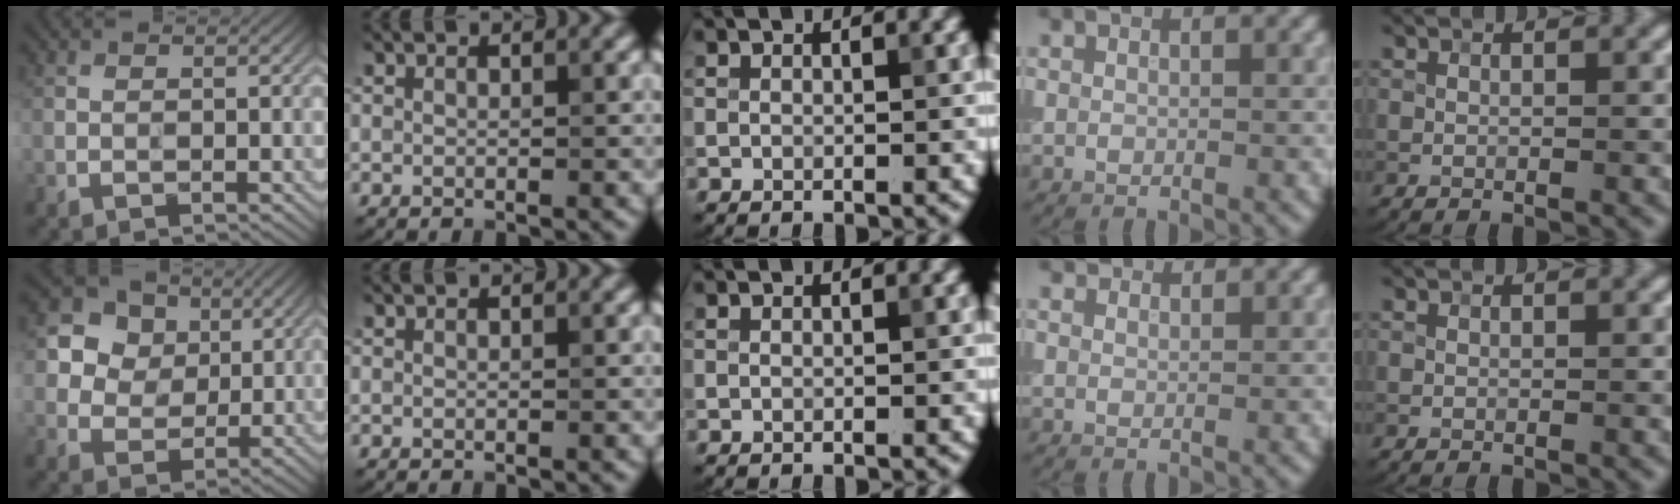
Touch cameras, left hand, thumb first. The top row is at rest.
{"thumb": {"total": 10.8, "force": [4.9, 8.6, 4.4], "torque": [-0.139, 0.014, 0.099]}, "ring": {"total": 2.6, "force": [2.3, 0.9, 0.7], "torque": [-0.018, -0.006, 0.038]}}